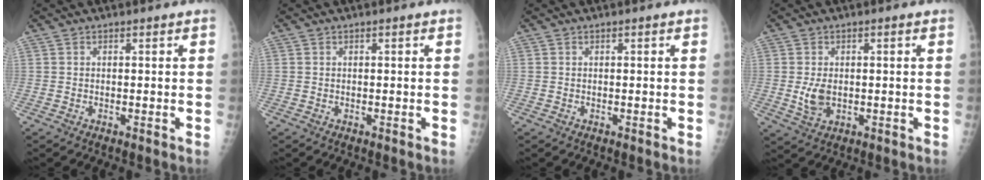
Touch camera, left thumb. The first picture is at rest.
{"total": 0.0}
{"total": 0.0}
{"total": 4.4, "force": [-0.2, 2.8, 3.3], "torque": [-0.059, -0.003, 0.003]}